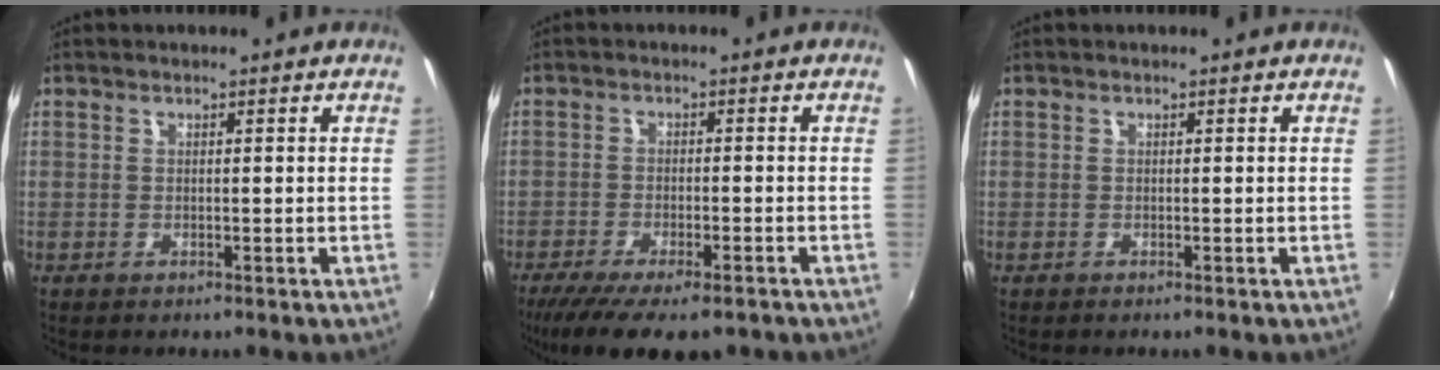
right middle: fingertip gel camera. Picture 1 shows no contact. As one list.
[{"total": 12.6, "force": [-9.4, 3.6, 7.5], "torque": [-0.162, -0.048, -0.153]}, {"total": 0.0}]